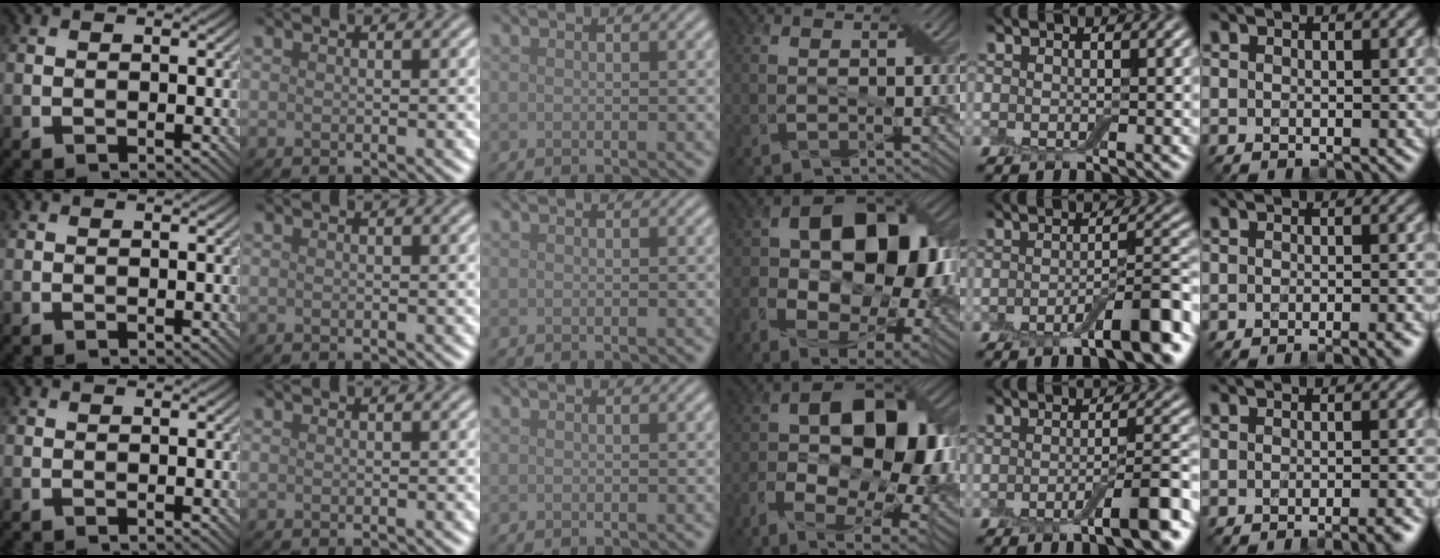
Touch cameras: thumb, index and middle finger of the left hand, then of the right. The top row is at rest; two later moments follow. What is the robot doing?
{"motion": "insert", "object": "backpack"}